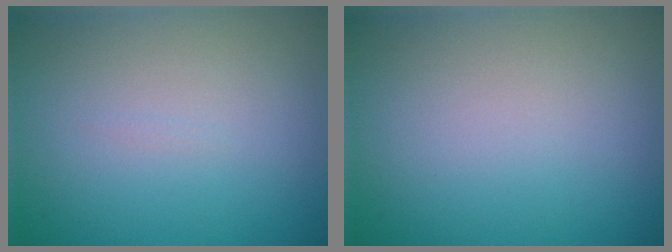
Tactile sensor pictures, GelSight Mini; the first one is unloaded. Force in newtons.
{"total": 0.0}